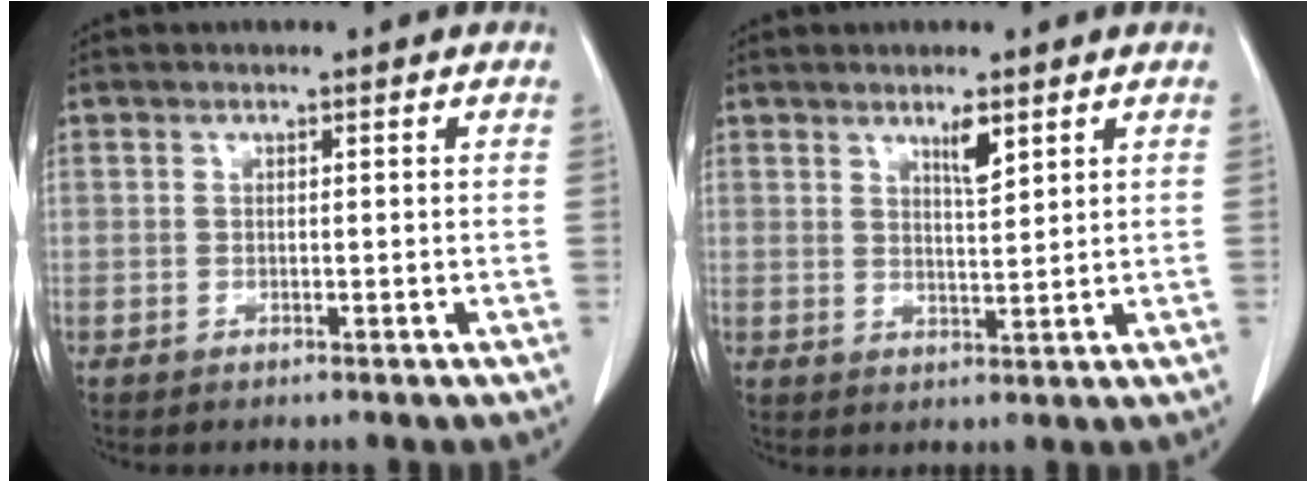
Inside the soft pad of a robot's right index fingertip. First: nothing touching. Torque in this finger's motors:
{"motor_torque": [0.04, 0.10, 0.07, 0.04]}